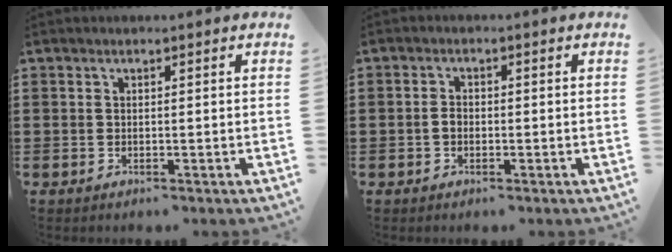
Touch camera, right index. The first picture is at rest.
{"total": 1.7, "force": [-0.5, 1.1, 1.2], "torque": [-0.024, 0.004, -0.009]}